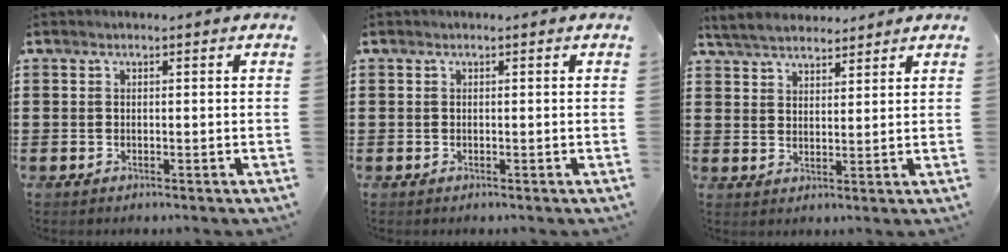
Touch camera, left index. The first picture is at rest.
{"total": 0.0}
{"total": 4.0, "force": [3.9, 1.0, 0.6], "torque": [-0.027, -0.007, 0.073]}